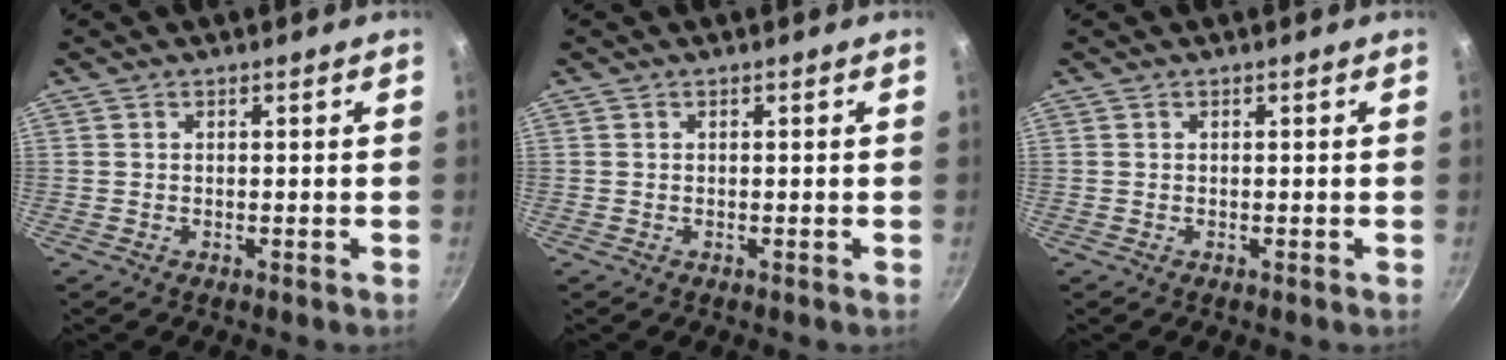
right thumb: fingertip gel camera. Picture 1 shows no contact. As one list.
[{"total": 0.0}, {"total": 0.0}]